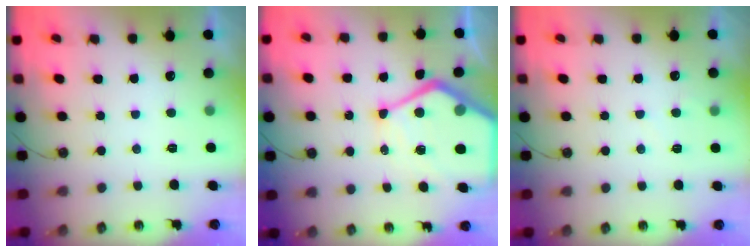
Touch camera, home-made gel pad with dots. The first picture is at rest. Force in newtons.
{"total": 20.5, "press": 20.4, "slide": 2.2}
{"total": 2.9, "press": 2.9, "slide": 0.3}